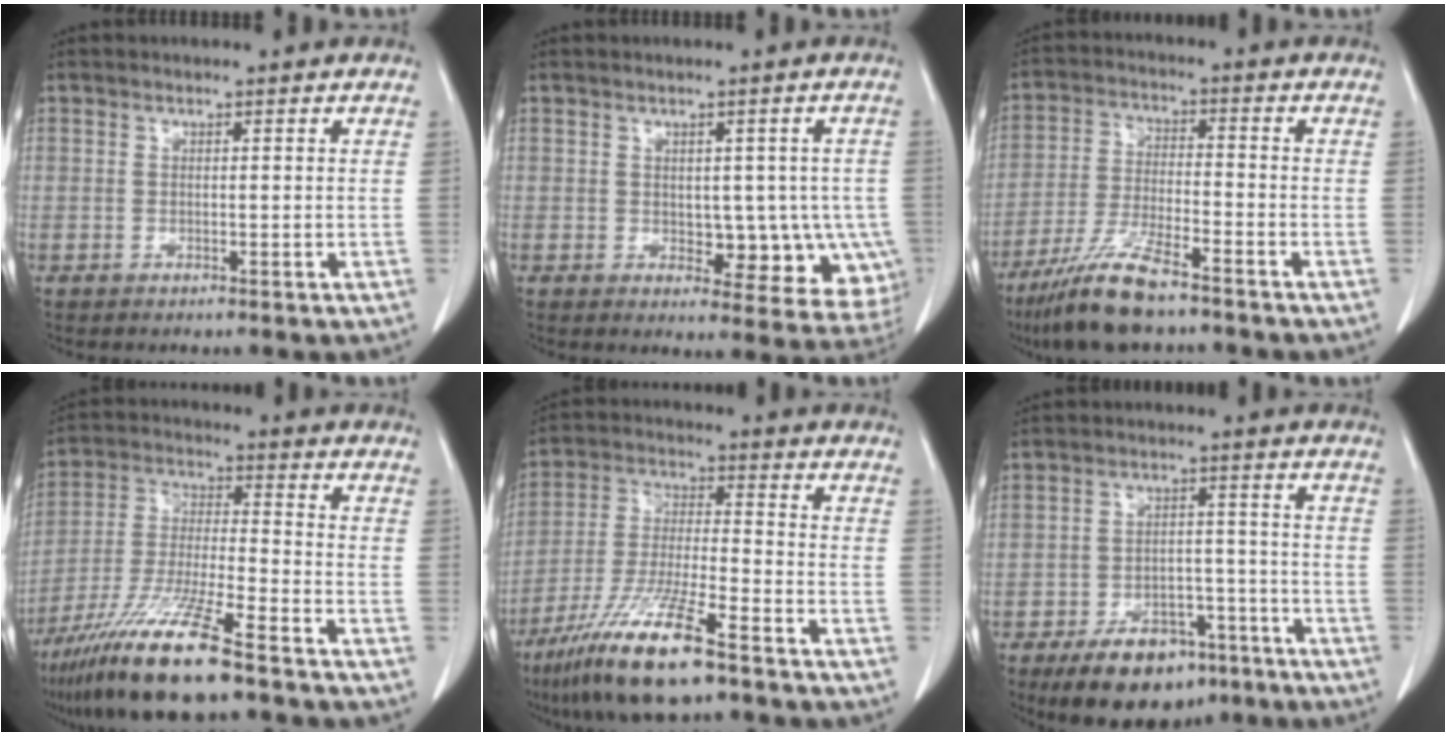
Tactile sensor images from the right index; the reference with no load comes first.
{"total": 9.6, "force": [-1.6, 5.7, 7.5], "torque": [-0.064, 0.011, -0.009]}
{"total": 10.1, "force": [-7.6, 1.1, 6.5], "torque": [-0.131, -0.029, -0.141]}
{"total": 15.1, "force": [-10.5, 0.6, 10.8], "torque": [-0.226, -0.041, -0.196]}
{"total": 14.4, "force": [-9.4, 1.3, 10.8], "torque": [-0.226, -0.037, -0.175]}
{"total": 12.0, "force": [-8.2, 6.2, 6.2], "torque": [-0.088, 0.009, -0.125]}